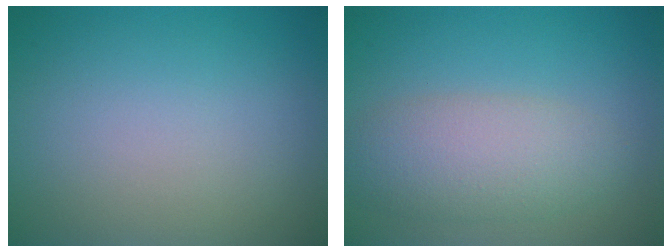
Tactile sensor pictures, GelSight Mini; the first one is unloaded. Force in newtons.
{"total": 4.6, "press": 4.6, "slide": 0.1}